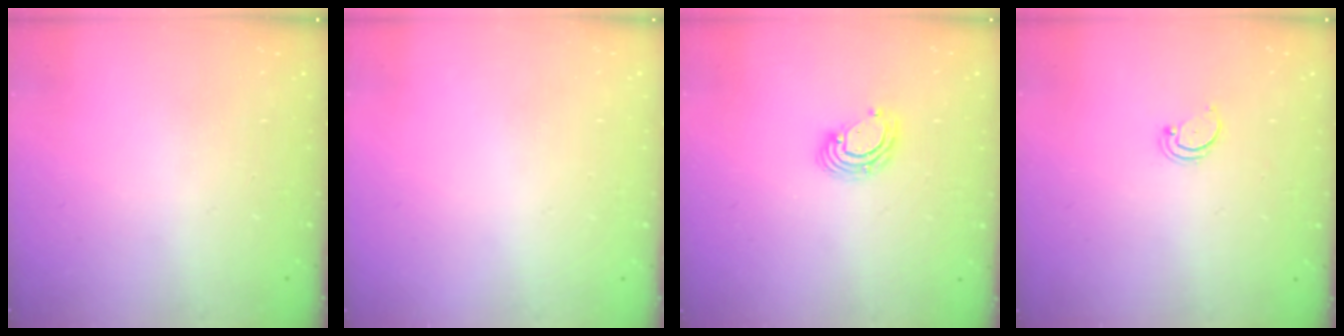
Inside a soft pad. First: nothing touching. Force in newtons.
{"total": 0.0}
{"total": 5.2, "press": 5.2, "slide": 0.3}
{"total": 2.0, "press": 2.0, "slide": 0.2}